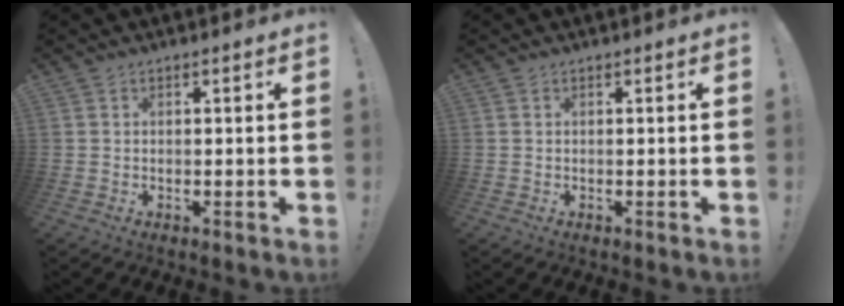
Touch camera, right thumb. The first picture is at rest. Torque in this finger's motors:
{"motor_torque": [0.00, 0.00, 0.06, 0.00, 0.00]}